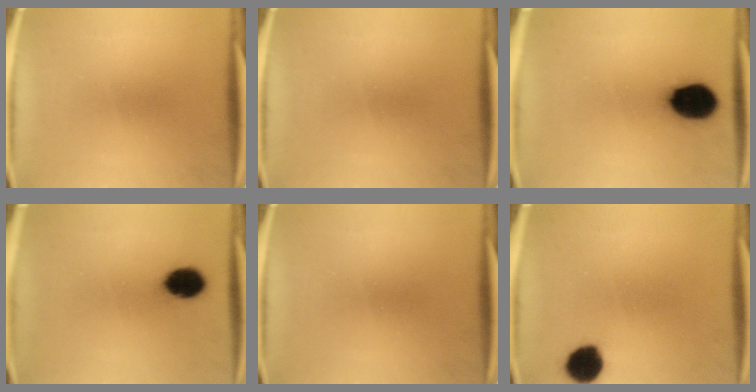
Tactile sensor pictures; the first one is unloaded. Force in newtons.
{"total": 0.0}
{"total": 13.6}
{"total": 7.9}
{"total": 0.0}
{"total": 7.3}